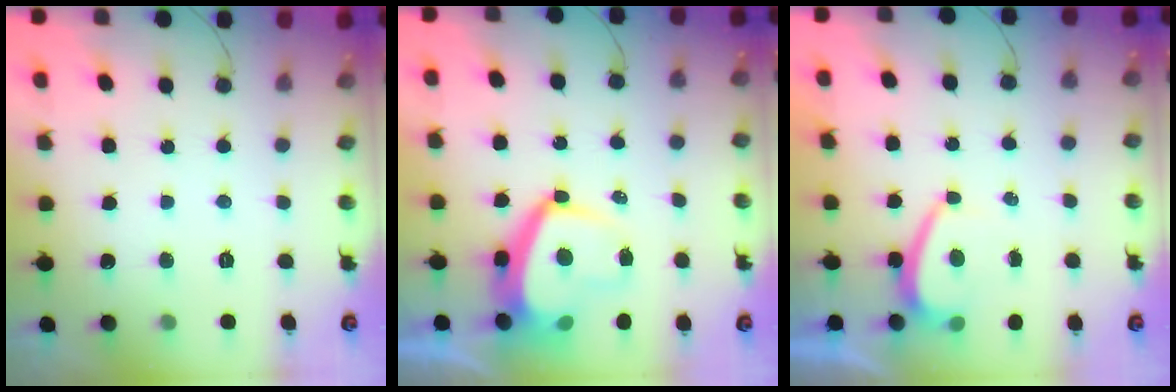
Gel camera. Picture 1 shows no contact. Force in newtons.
{"total": 10.6, "press": 10.6, "slide": 0.9}
{"total": 1.2, "press": 1.1, "slide": 0.5}